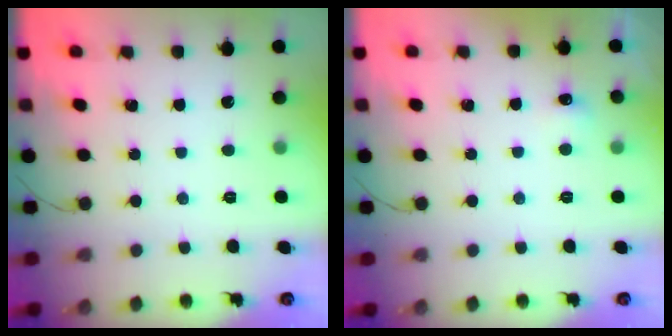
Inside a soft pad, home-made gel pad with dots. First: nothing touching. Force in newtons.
{"total": 12.4, "press": 4.3, "slide": 11.6}